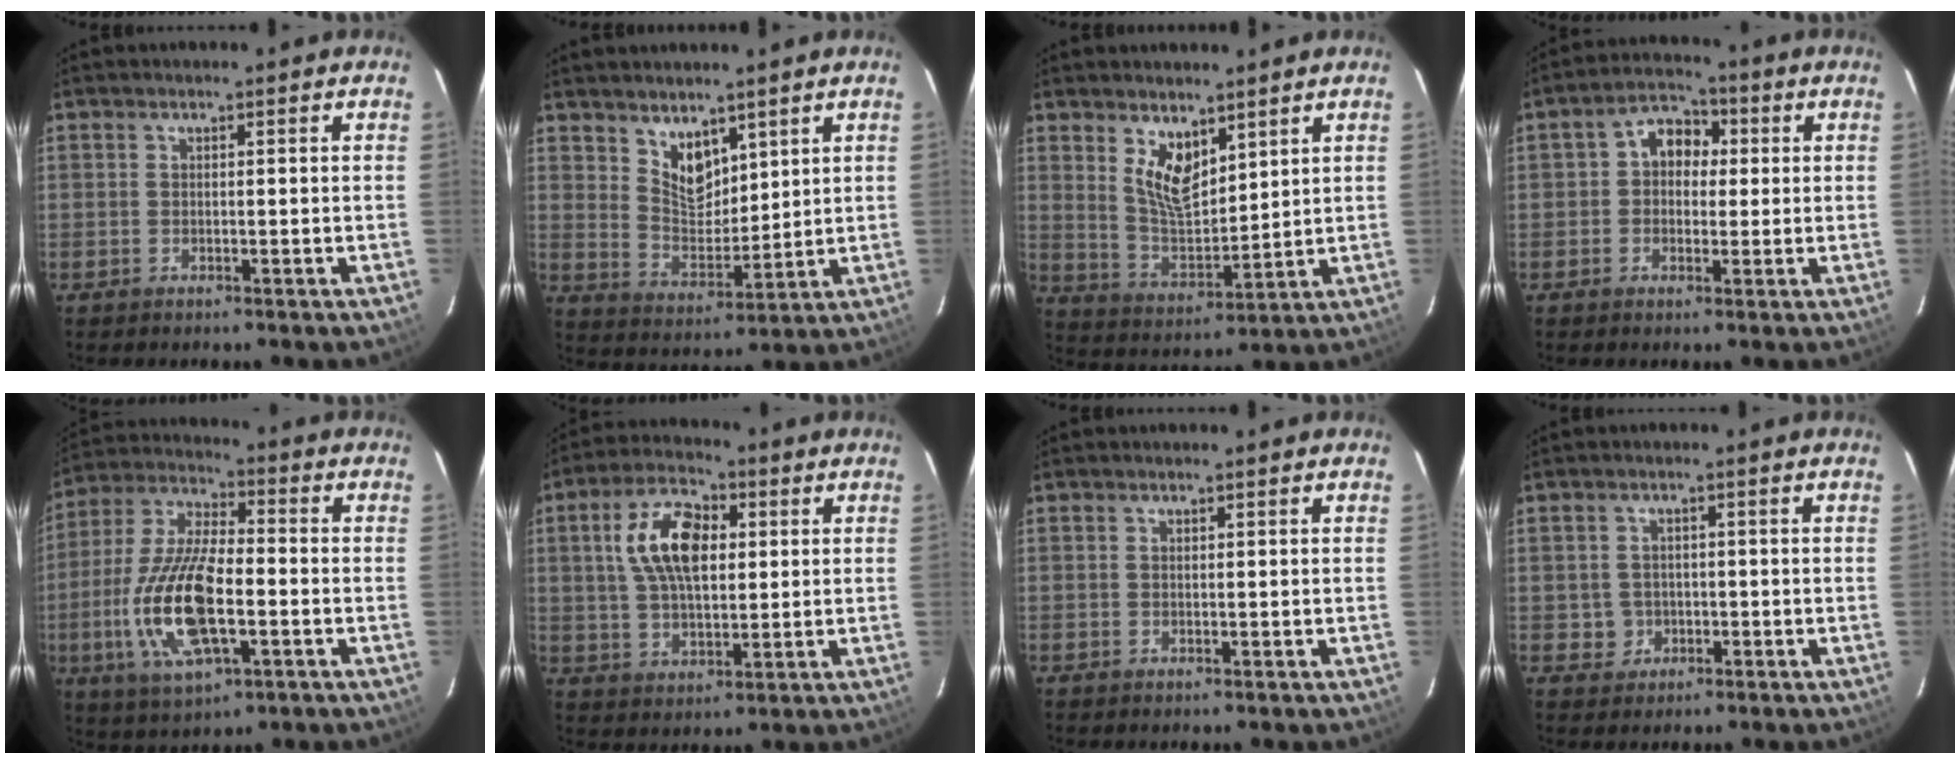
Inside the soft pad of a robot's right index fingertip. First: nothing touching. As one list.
[{"total": 7.3, "force": [5.0, 4.1, 3.4], "torque": [-0.050, 0.000, 0.101]}, {"total": 8.1, "force": [4.8, 3.8, 5.4], "torque": [-0.095, -0.003, 0.101]}, {"total": 6.4, "force": [0.6, 5.2, 3.7], "torque": [-0.063, 0.029, 0.008]}, {"total": 17.2, "force": [-4.2, 6.6, 15.3], "torque": [-0.326, -0.007, -0.079]}, {"total": 12.4, "force": [2.8, 6.7, 10.1], "torque": [-0.191, 0.022, 0.052]}, {"total": 0.0}, {"total": 3.2, "force": [-0.6, 3.1, 0.1], "torque": [-0.002, 0.012, -0.003]}]